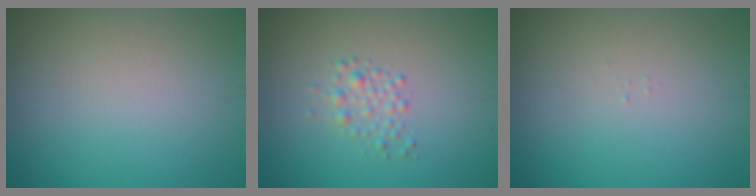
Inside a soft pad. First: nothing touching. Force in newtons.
{"total": 1.6, "press": 1.6, "slide": 0.0}
{"total": 0.0}